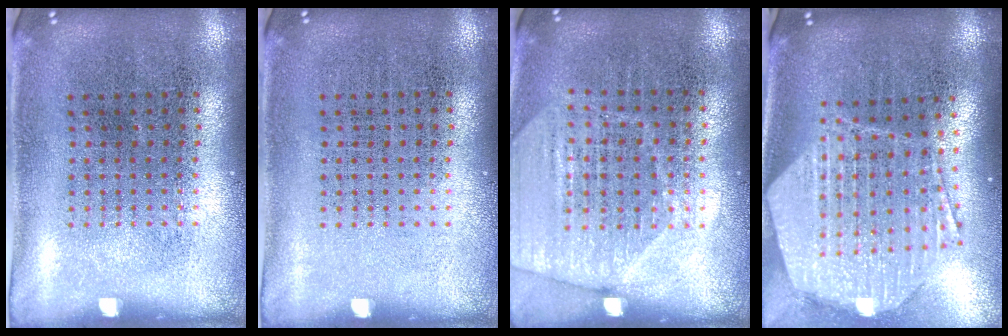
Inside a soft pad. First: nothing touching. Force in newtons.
{"total": 0.0}
{"total": 1.8, "press": 1.7, "slide": 0.5}
{"total": 2.7, "press": 2.2, "slide": 1.6}